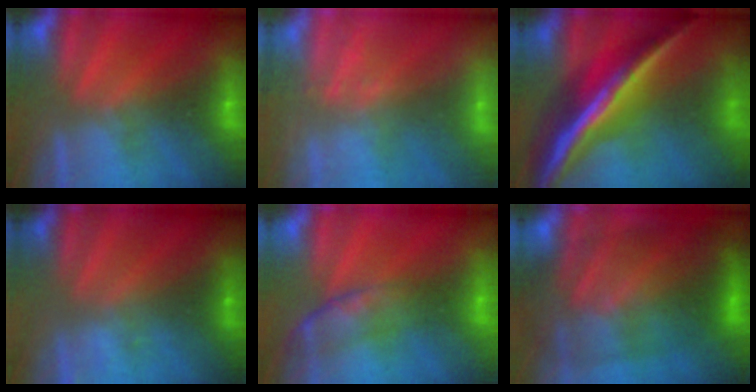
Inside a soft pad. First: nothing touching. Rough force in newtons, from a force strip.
{"total": 2.4}
{"total": 7.1}
{"total": 1.6}
{"total": 2.6}
{"total": 7.9}